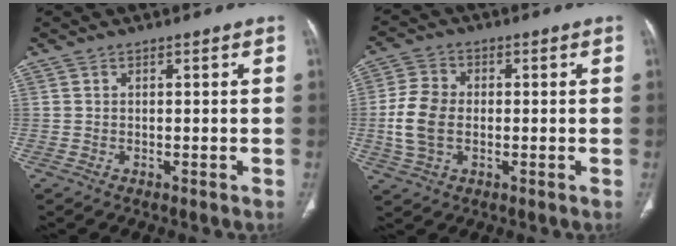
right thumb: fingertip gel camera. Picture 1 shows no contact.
{"total": 8.3, "force": [-0.8, 5.7, 5.9], "torque": [-0.126, 0.009, -0.018]}